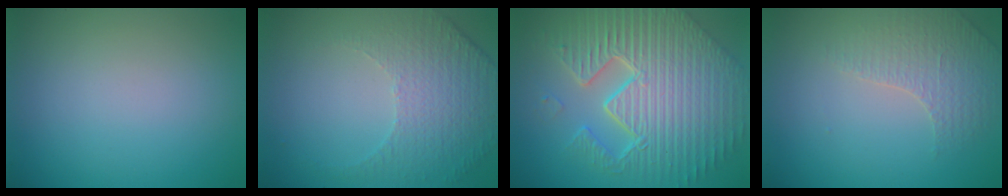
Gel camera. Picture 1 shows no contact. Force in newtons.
{"total": 5.2, "press": 3.4, "slide": 4.0}
{"total": 11.4, "press": 7.4, "slide": 8.7}
{"total": 1.8, "press": 1.6, "slide": 0.8}